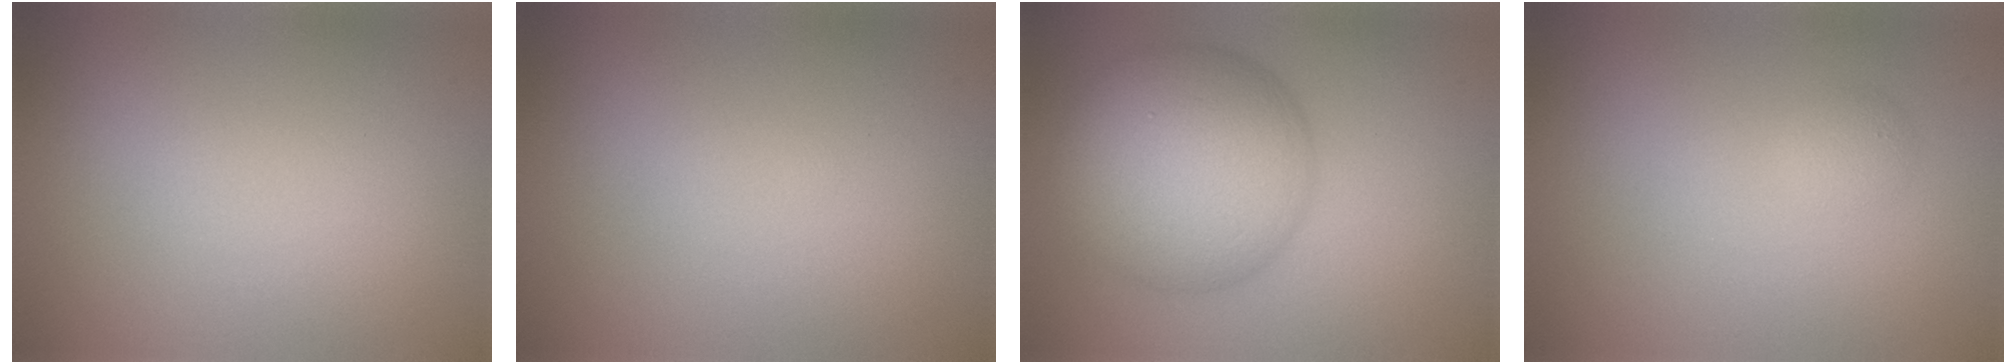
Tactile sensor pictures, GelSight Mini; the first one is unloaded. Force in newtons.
{"total": 0.0}
{"total": 10.4, "press": 10.4, "slide": 0.2}
{"total": 0.9, "press": 0.9, "slide": 0.1}